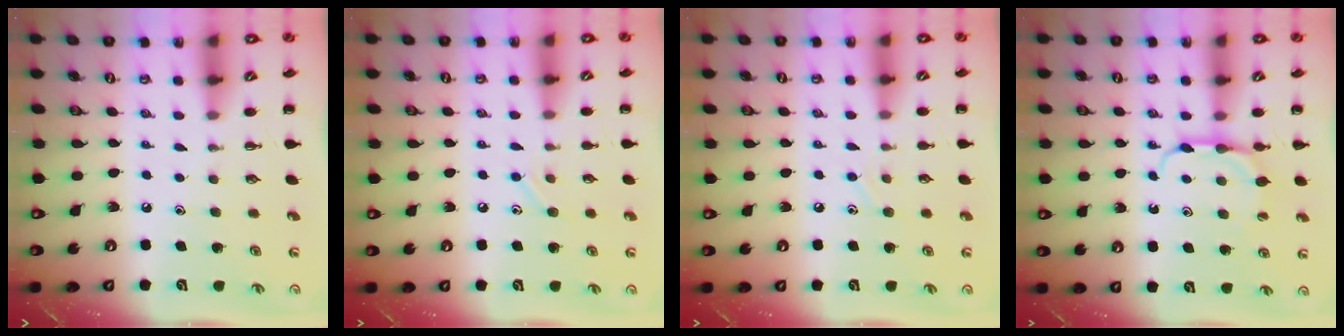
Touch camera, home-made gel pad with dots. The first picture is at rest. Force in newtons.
{"total": 6.7, "press": 6.5, "slide": 1.8}
{"total": 6.3, "press": 6.1, "slide": 1.4}
{"total": 5.3, "press": 5.2, "slide": 0.9}